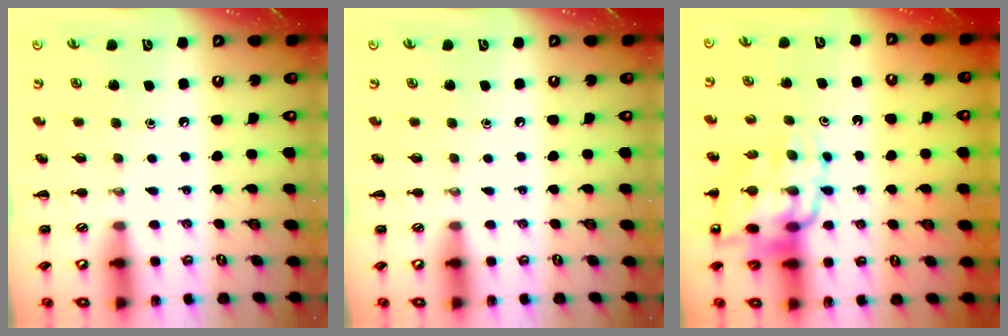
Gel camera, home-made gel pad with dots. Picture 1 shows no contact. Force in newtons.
{"total": 0.0}
{"total": 15.5, "press": 15.0, "slide": 3.8}